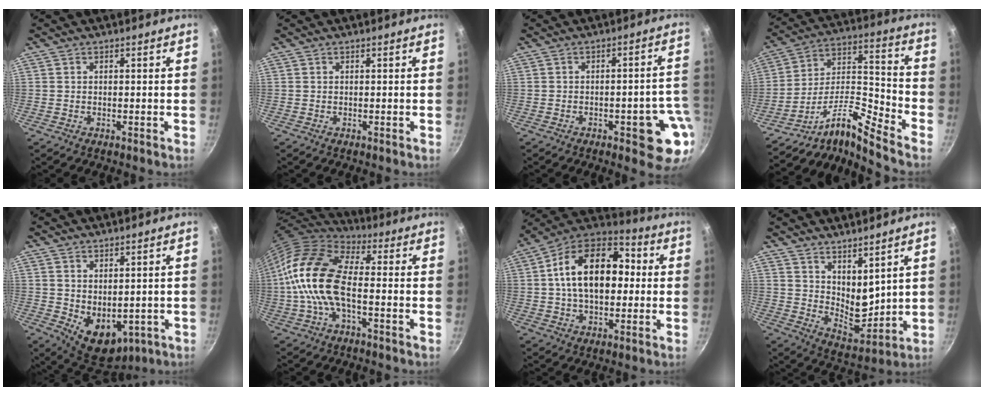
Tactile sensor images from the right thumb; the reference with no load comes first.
{"total": 0.0}
{"total": 8.7, "force": [-3.3, 3.3, 7.4], "torque": [-0.050, 0.020, -0.036]}
{"total": 13.7, "force": [-10.6, 1.7, 8.6], "torque": [-0.137, 0.098, -0.210]}
{"total": 9.1, "force": [-0.2, 6.2, 6.7], "torque": [-0.075, -0.018, 0.022]}
{"total": 16.1, "force": [-1.8, 7.9, 13.9], "torque": [-0.263, 0.032, -0.053]}
{"total": 19.8, "force": [1.6, 12.7, 15.1], "torque": [-0.219, 0.036, 0.007]}
{"total": 9.5, "force": [6.0, 4.1, 6.1], "torque": [-0.077, -0.064, 0.109]}